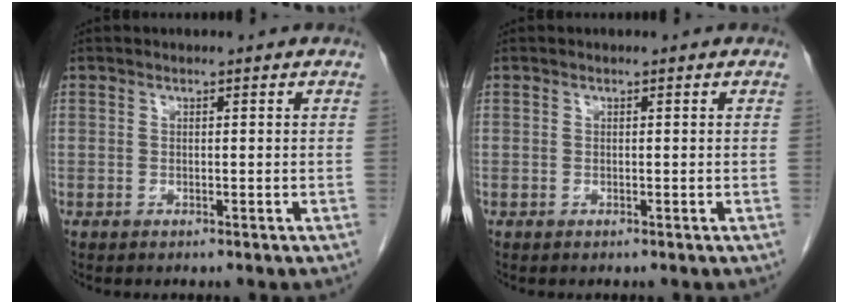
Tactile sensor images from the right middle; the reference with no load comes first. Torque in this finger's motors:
{"motor_torque": [-0.08, -0.17, -0.02, -0.01]}